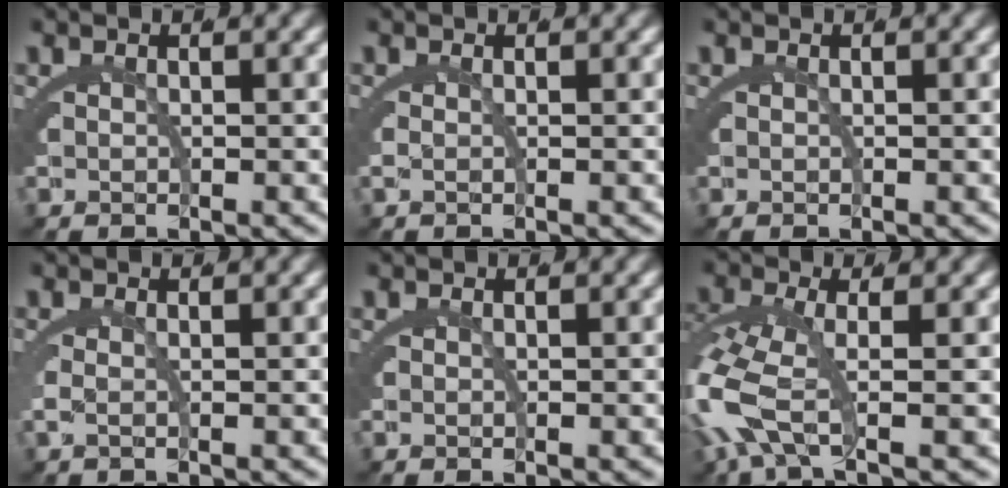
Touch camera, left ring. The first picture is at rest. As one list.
[{"total": 0.7, "force": [0.0, -0.3, 0.7], "torque": [-0.019, -0.007, 0.003]}, {"total": 0.0}, {"total": 1.1, "force": [0.0, -0.2, 1.1], "torque": [-0.031, -0.009, 0.003]}, {"total": 0.0}, {"total": 5.0, "force": [-1.4, 1.8, 4.4], "torque": [-0.136, -0.033, -0.006]}]